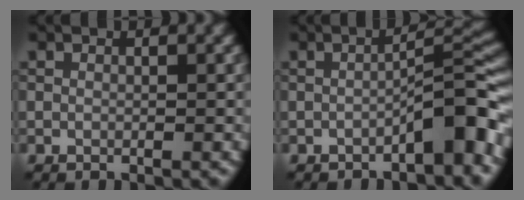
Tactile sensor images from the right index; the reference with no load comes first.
{"total": 5.2, "force": [-2.5, 0.9, 4.4], "torque": [-0.060, 0.026, -0.042]}